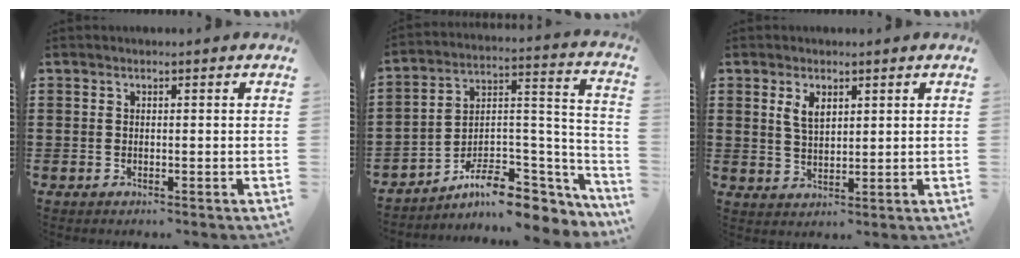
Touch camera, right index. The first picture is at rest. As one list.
[{"total": 8.8, "force": [-6.7, 3.6, 4.5], "torque": [-0.078, 0.007, -0.122]}, {"total": 3.3, "force": [1.6, 1.6, 2.3], "torque": [-0.051, 0.004, 0.029]}]